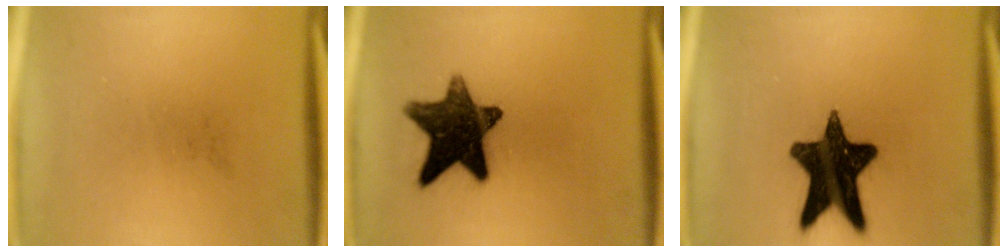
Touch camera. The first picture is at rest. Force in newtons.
{"total": 13.7}
{"total": 15.9}